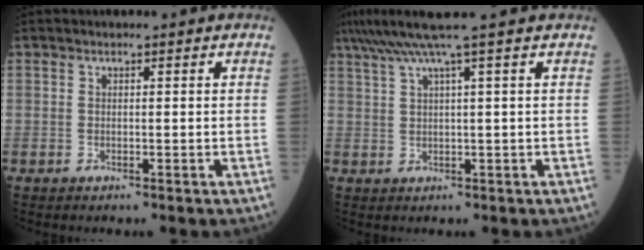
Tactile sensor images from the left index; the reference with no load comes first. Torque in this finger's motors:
{"motor_torque": [0.54, -0.58, 0.13, 0.06]}